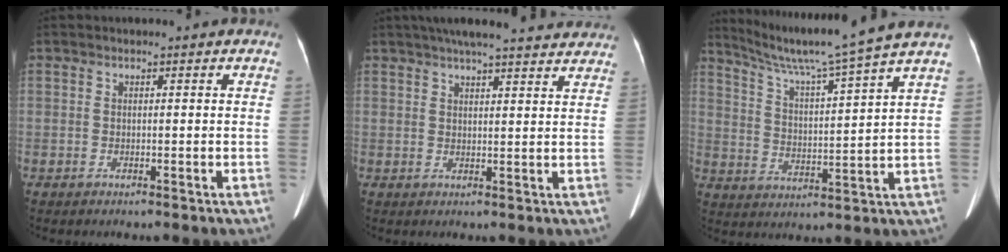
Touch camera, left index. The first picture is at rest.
{"total": 17.1, "force": [15.0, 2.0, 7.9], "torque": [-0.118, 0.041, 0.191]}
{"total": 15.5, "force": [13.1, -2.7, 7.9], "torque": [-0.137, -0.014, 0.198]}